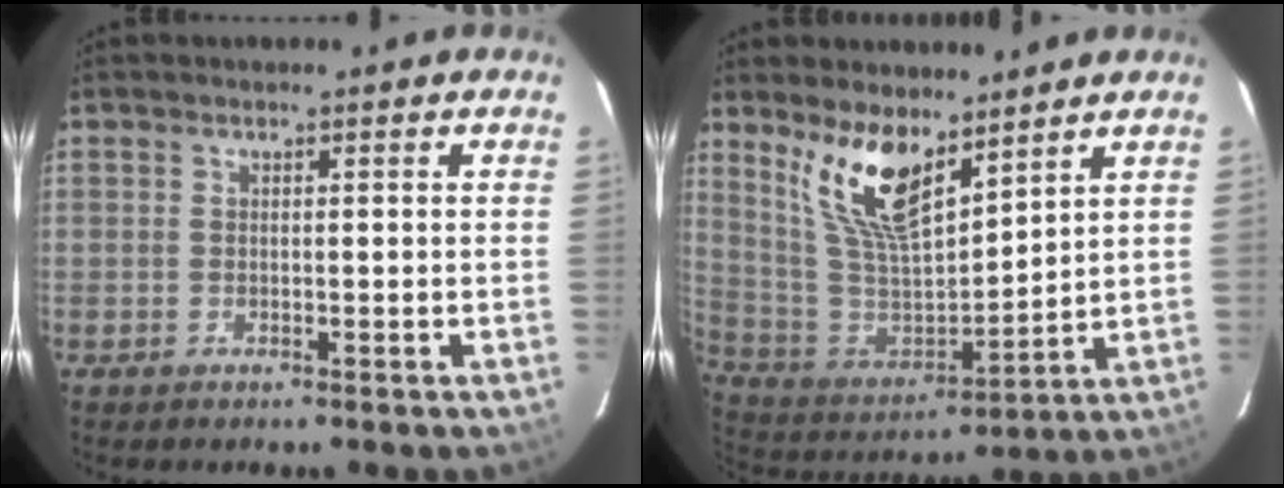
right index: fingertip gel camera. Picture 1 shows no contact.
{"total": 14.7, "force": [9.7, 5.4, 9.6], "torque": [-0.187, -0.003, 0.204]}